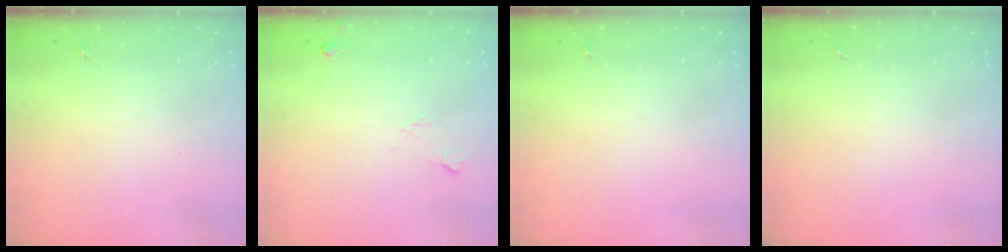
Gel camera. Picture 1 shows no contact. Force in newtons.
{"total": 5.1, "press": 5.1, "slide": 0.8}
{"total": 0.0}
{"total": 0.0}